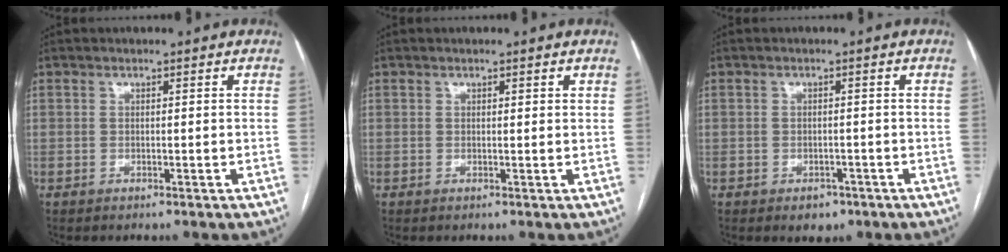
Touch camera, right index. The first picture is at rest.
{"total": 0.7, "force": [0.4, 0.2, 0.4], "torque": [-0.009, -0.001, 0.003]}
{"total": 2.6, "force": [-1.5, 1.9, 1.0], "torque": [-0.006, 0.004, -0.013]}